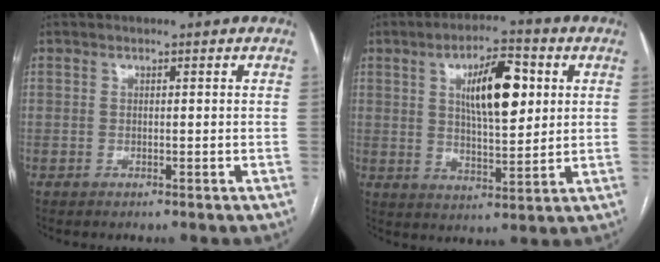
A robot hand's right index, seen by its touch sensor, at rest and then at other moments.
{"total": 11.4, "force": [3.3, 3.4, 10.4], "torque": [-0.174, 0.009, 0.057]}